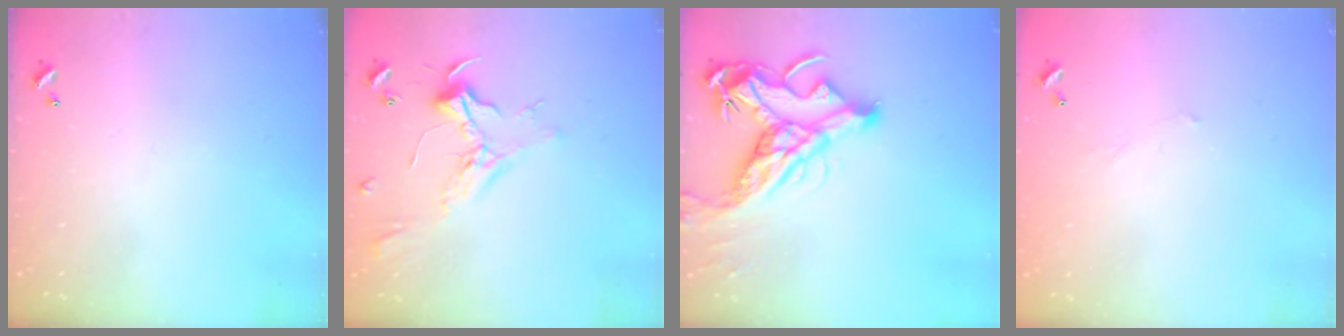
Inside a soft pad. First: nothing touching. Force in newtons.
{"total": 2.3, "press": 2.2, "slide": 0.9}
{"total": 14.7, "press": 14.5, "slide": 2.1}
{"total": 6.0, "press": 6.0, "slide": 0.9}